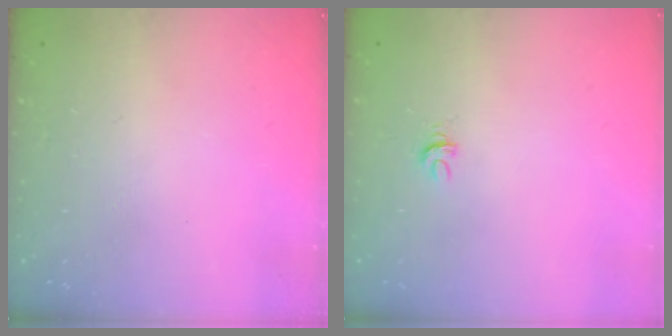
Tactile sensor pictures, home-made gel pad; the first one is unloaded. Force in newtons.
{"total": 4.0, "press": 3.9, "slide": 0.4}